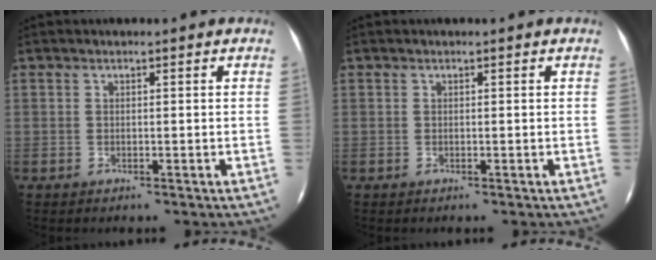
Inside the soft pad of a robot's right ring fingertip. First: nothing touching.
{"total": 0.0}